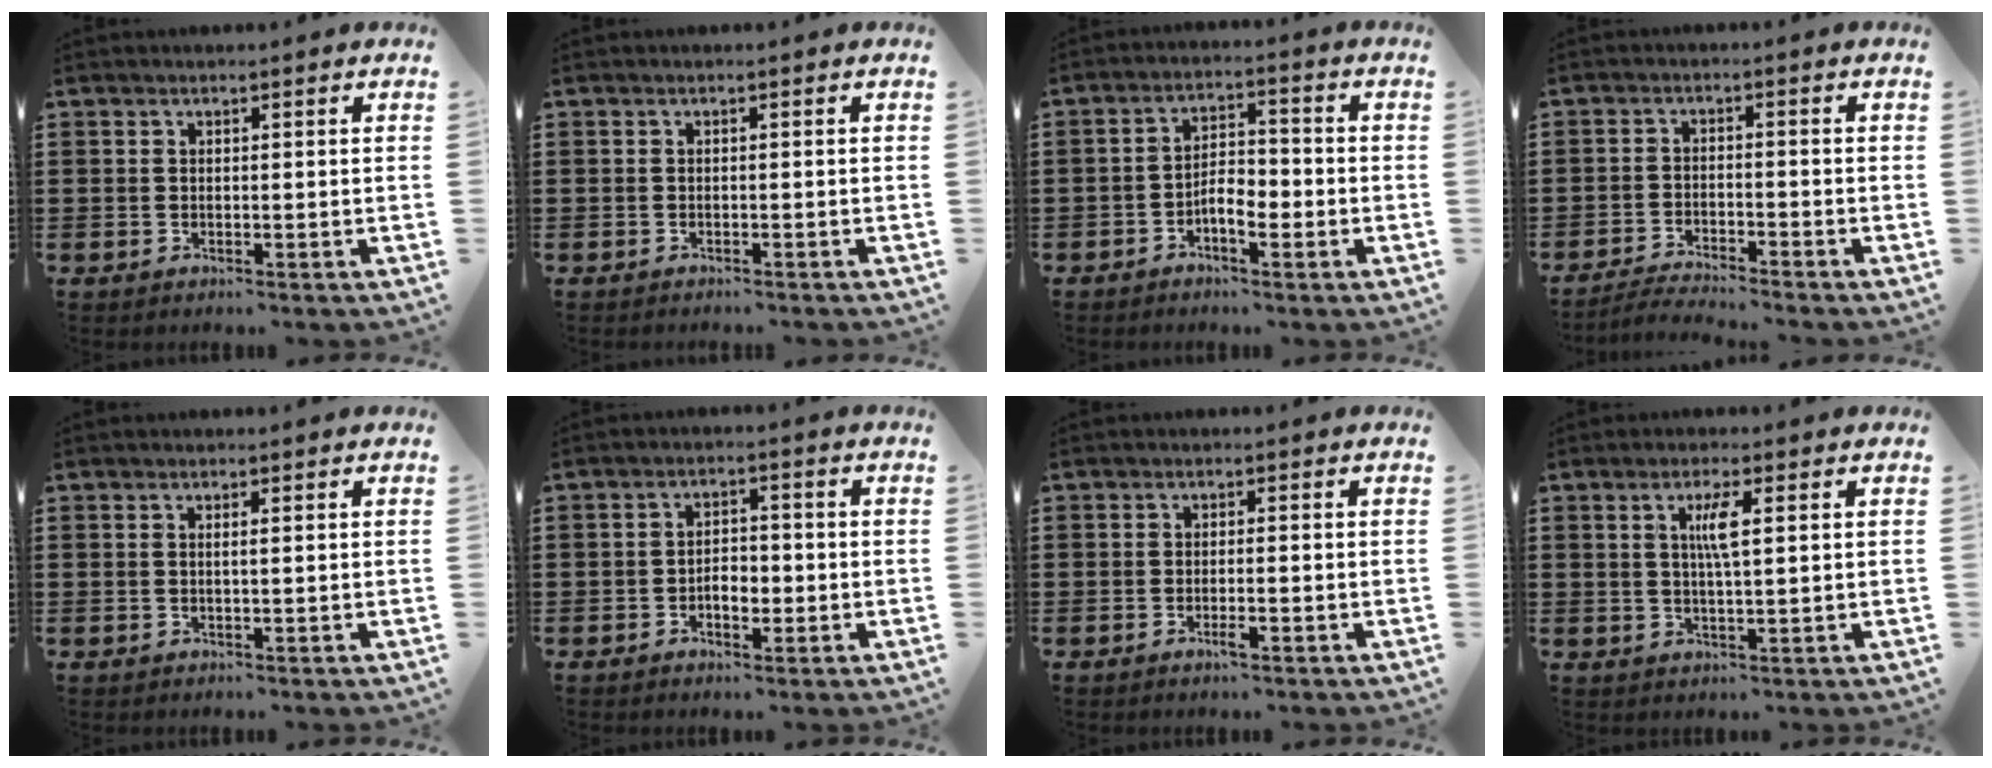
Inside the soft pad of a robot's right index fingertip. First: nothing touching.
{"total": 0.5, "force": [-0.5, 0.0, 0.0], "torque": [-0.002, -0.003, -0.011]}
{"total": 4.5, "force": [-2.0, 1.7, 3.6], "torque": [-0.063, 0.007, -0.038]}
{"total": 3.0, "force": [-3.0, -0.2, 0.5], "torque": [-0.011, 0.001, -0.062]}
{"total": 0.7, "force": [0.2, 0.0, 0.6], "torque": [-0.012, -0.002, 0.004]}
{"total": 3.5, "force": [-1.1, 1.9, 2.7], "torque": [-0.055, 0.004, -0.022]}
{"total": 1.9, "force": [-0.9, 0.2, 1.7], "torque": [-0.036, -0.005, -0.019]}
{"total": 3.6, "force": [0.9, 0.4, 3.4], "torque": [-0.070, 0.004, 0.012]}